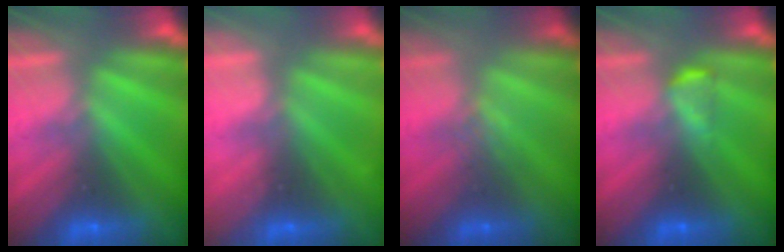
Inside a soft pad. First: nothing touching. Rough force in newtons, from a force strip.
{"total": 2.3}
{"total": 2.5}
{"total": 2.4}